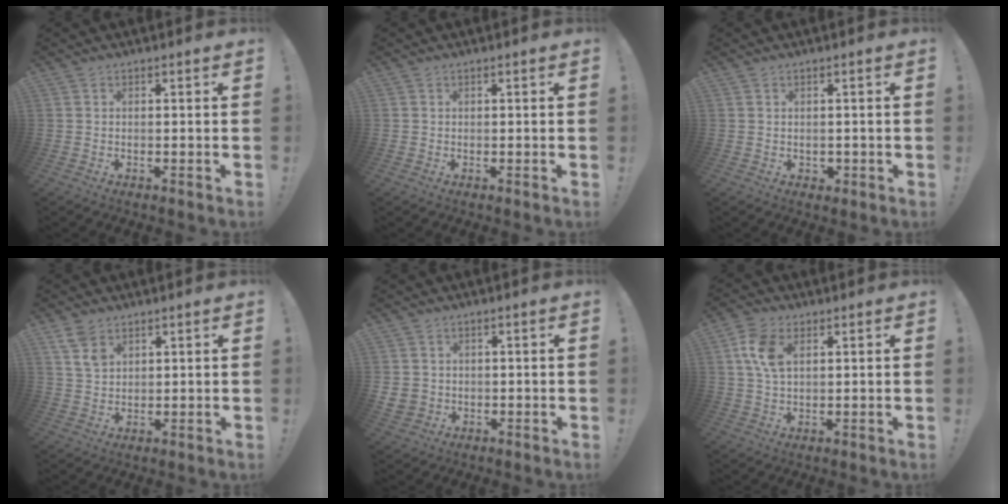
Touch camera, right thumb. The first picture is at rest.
{"total": 0.5, "force": [-0.3, 0.5, 0.0], "torque": [0.001, 0.001, -0.004]}
{"total": 1.6, "force": [0.4, 1.5, 0.4], "torque": [-0.003, -0.002, 0.007]}
{"total": 5.7, "force": [3.3, 3.4, 3.2], "torque": [-0.048, -0.016, 0.064]}
{"total": 3.6, "force": [0.7, 3.4, 0.9], "torque": [-0.018, -0.004, 0.016]}
{"total": 8.7, "force": [2.9, 5.0, 6.5], "torque": [-0.123, 0.001, 0.054]}